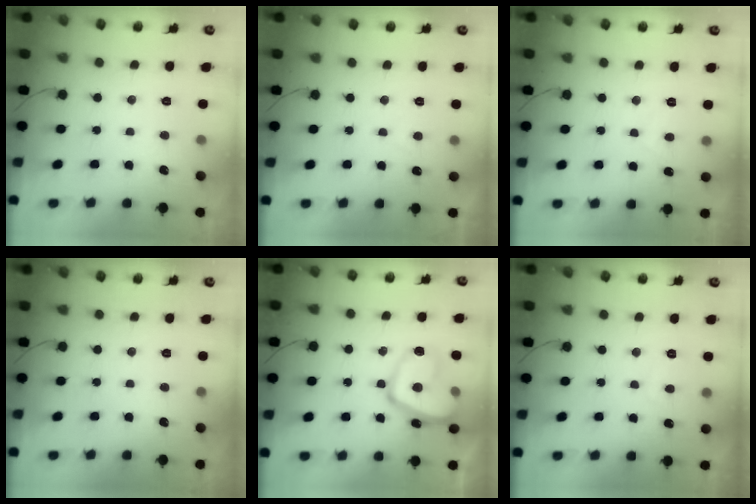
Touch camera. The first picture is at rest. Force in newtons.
{"total": 0.9, "press": 0.8, "slide": 0.4}
{"total": 2.2, "press": 2.0, "slide": 0.8}
{"total": 0.0}
{"total": 15.8, "press": 15.7, "slide": 1.9}
{"total": 2.2, "press": 2.1, "slide": 0.8}